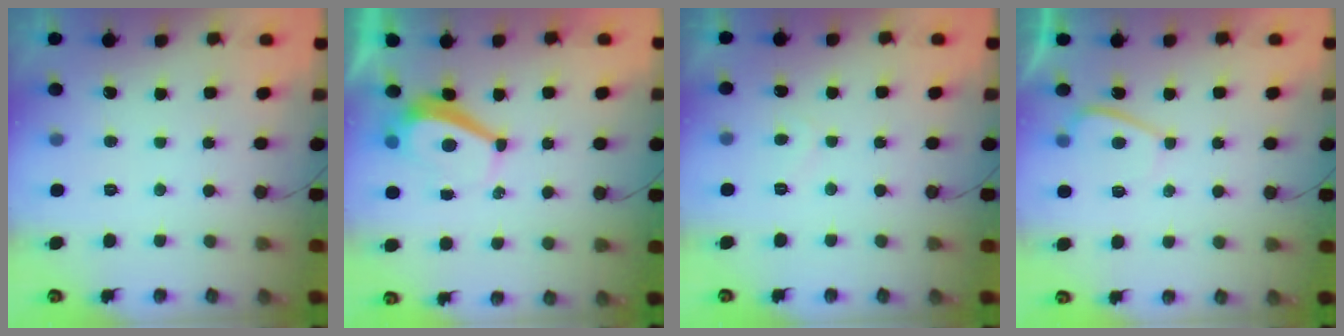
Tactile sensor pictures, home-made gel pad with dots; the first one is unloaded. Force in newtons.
{"total": 3.8, "press": 3.8, "slide": 0.5}
{"total": 1.4, "press": 1.3, "slide": 0.5}
{"total": 3.2, "press": 3.1, "slide": 0.7}